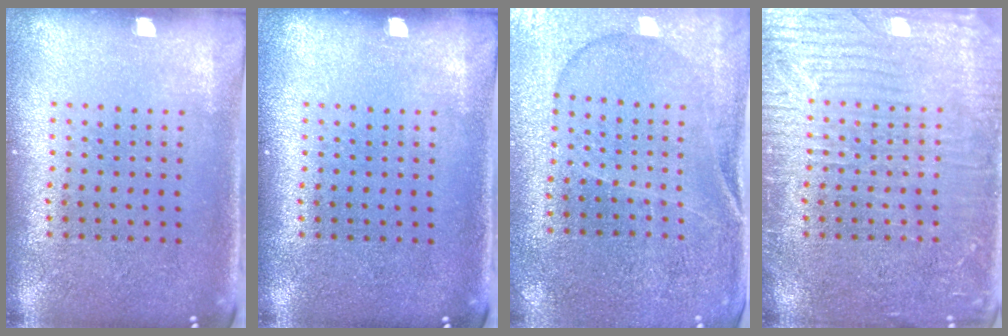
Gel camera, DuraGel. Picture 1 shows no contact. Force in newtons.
{"total": 0.0}
{"total": 1.1, "press": 1.1, "slide": 0.4}
{"total": 5.1, "press": 5.1, "slide": 0.7}